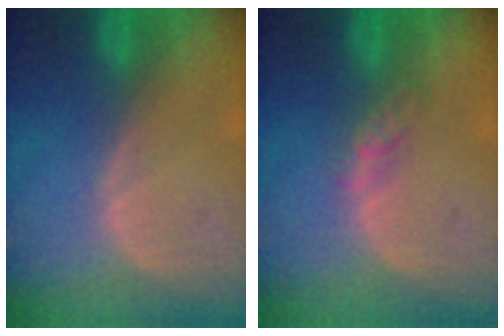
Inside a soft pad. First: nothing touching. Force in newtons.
{"total": 2.8, "press": 2.5, "slide": 1.2}